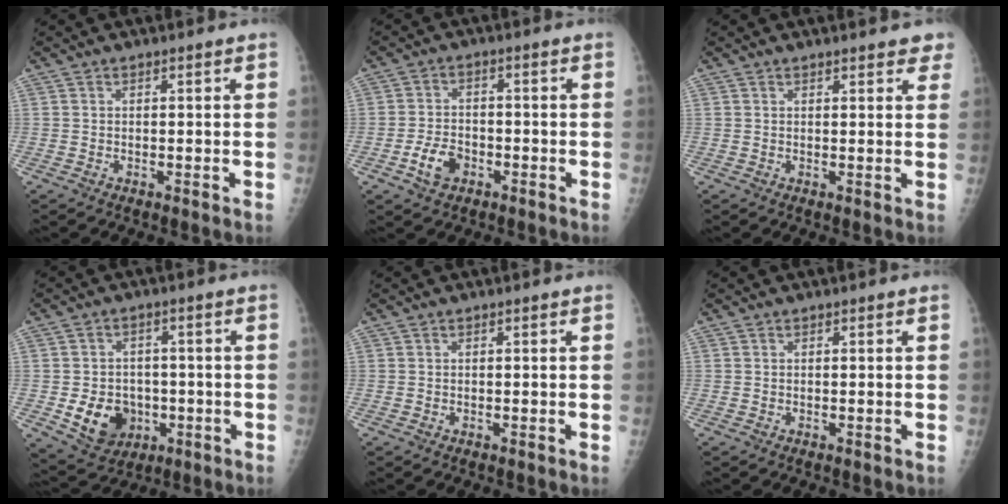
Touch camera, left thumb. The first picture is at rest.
{"total": 5.3, "force": [-2.5, 3.6, 3.1], "torque": [-0.049, 0.018, -0.044]}
{"total": 4.4, "force": [3.5, 1.4, 2.3], "torque": [-0.001, -0.006, 0.035]}
{"total": 9.7, "force": [-2.3, 8.0, 5.0], "torque": [-0.052, 0.006, -0.025]}
{"total": 0.0}
{"total": 0.0}